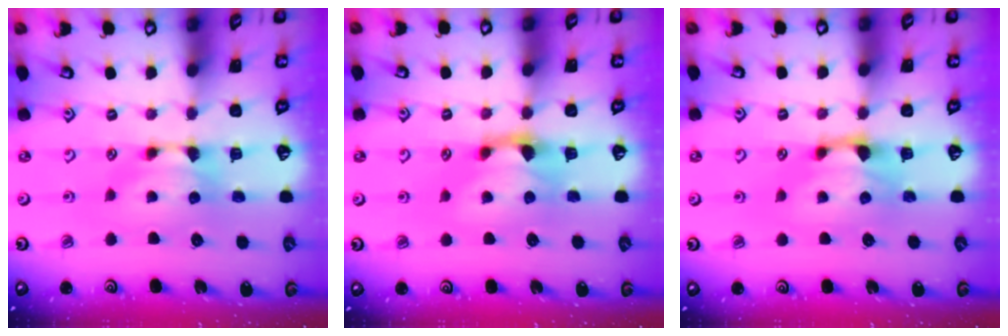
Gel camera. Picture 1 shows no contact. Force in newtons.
{"total": 1.2, "press": 0.5, "slide": 1.1}
{"total": 1.2, "press": 0.0, "slide": 1.2}